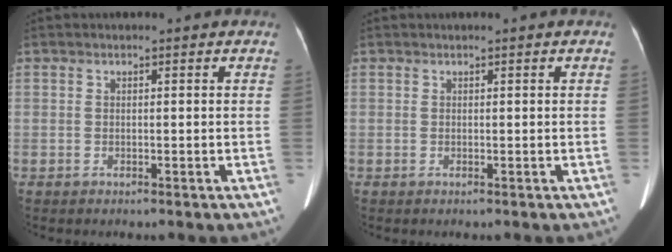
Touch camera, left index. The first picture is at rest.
{"total": 0.0}